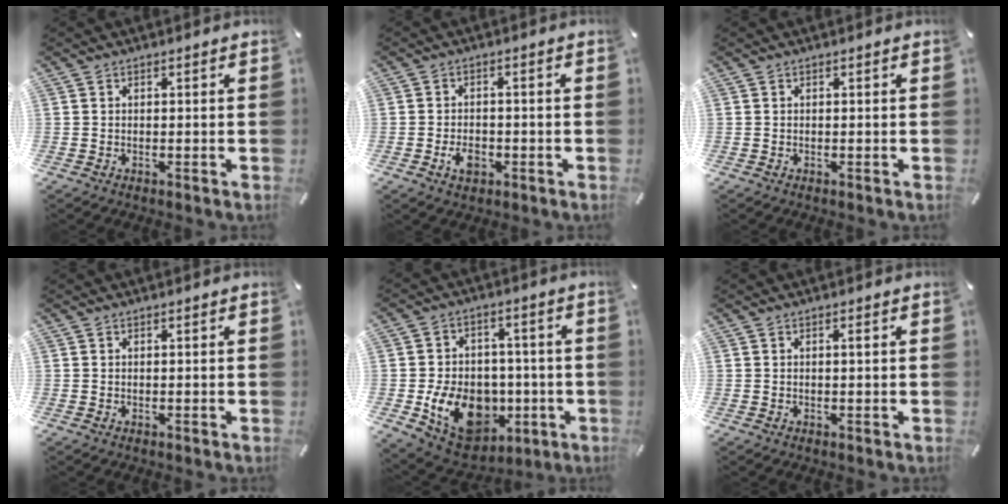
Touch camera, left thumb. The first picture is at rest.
{"total": 4.3, "force": [-1.8, 2.8, 2.8], "torque": [-0.060, 0.006, -0.033]}
{"total": 0.0}
{"total": 0.0}
{"total": 15.9, "force": [-4.3, 12.7, 8.6], "torque": [-0.139, 0.025, -0.059]}
{"total": 0.9, "force": [0.2, 0.1, 0.9], "torque": [-0.018, 0.000, 0.003]}